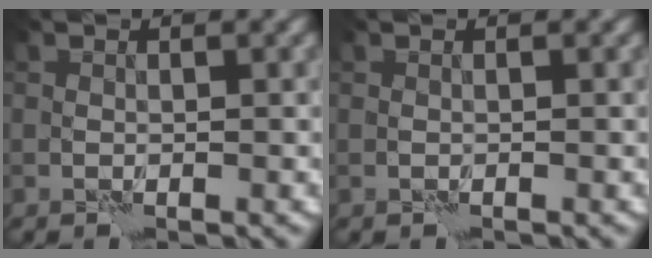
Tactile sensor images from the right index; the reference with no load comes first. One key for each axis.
{"total": 0.0}